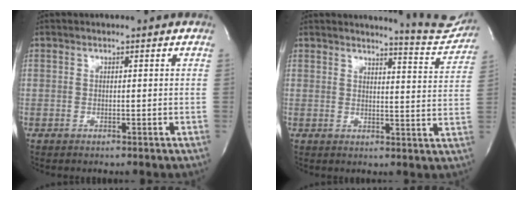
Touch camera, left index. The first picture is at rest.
{"total": 7.9, "force": [7.9, -0.4, 0.3], "torque": [-0.005, -0.058, 0.081]}